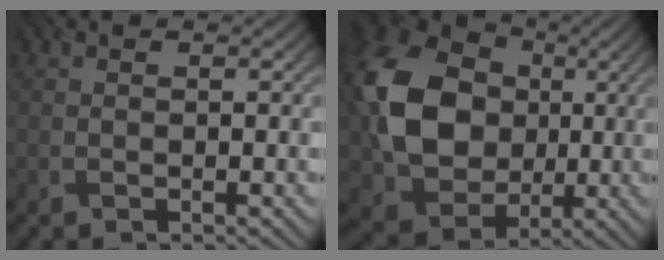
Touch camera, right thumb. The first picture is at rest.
{"total": 16.2, "force": [1.2, 12.9, 9.8], "torque": [-0.240, 0.009, 0.016]}